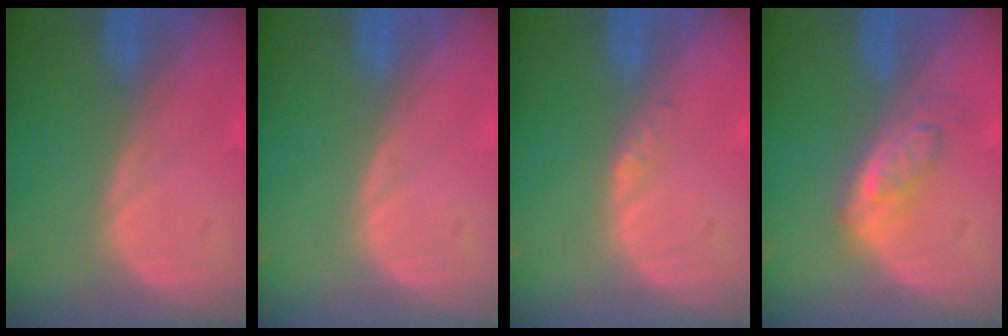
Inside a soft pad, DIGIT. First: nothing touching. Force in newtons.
{"total": 0.0}
{"total": 1.1, "press": 1.1, "slide": 0.1}
{"total": 4.5, "press": 4.4, "slide": 1.1}